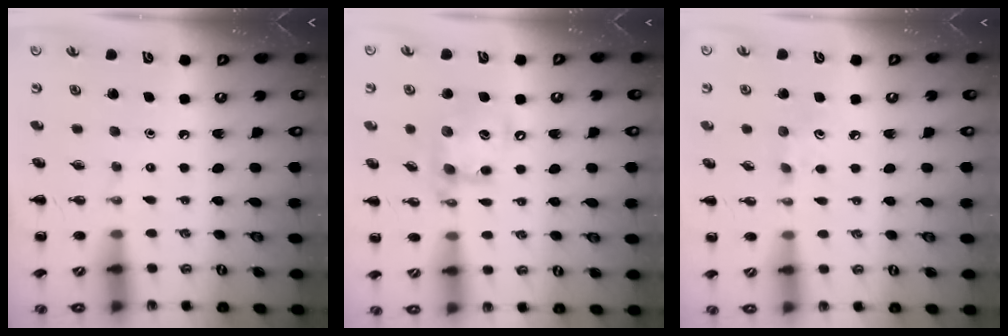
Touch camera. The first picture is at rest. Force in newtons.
{"total": 14.6, "press": 14.4, "slide": 2.5}
{"total": 6.0, "press": 5.7, "slide": 1.7}